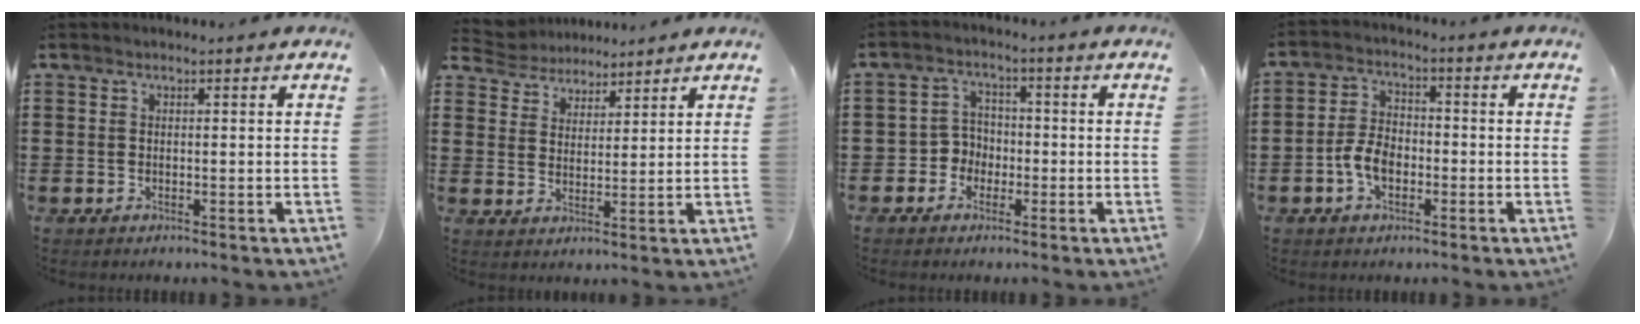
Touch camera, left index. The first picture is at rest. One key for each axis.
{"total": 4.2, "fx": 3.9, "fy": 1.4, "fz": -0.4, "tx": -0.016, "ty": -0.015, "tz": 0.070}
{"total": 3.7, "fx": -1.8, "fy": 3.1, "fz": 1.0, "tx": -0.030, "ty": 0.007, "tz": -0.040}
{"total": 5.3, "fx": -1.9, "fy": 3.1, "fz": 3.8, "tx": -0.094, "ty": 0.001, "tz": -0.042}